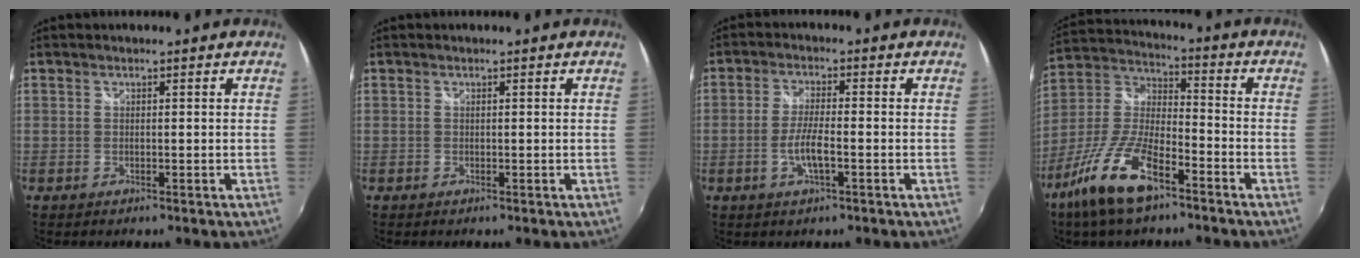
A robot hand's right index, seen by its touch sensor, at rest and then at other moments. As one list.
[{"total": 0.0}, {"total": 5.2, "force": [-1.8, 0.8, 4.8], "torque": [-0.098, -0.003, -0.035]}, {"total": 15.5, "force": [-9.8, 4.9, 11.1], "torque": [-0.249, -0.017, -0.190]}]